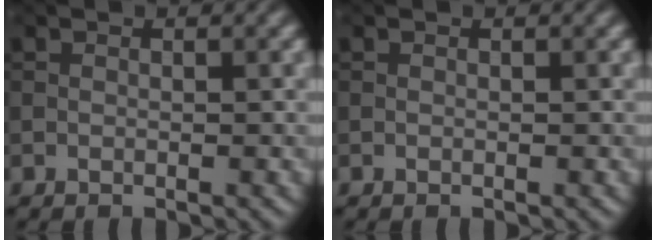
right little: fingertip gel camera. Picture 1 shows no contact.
{"total": 0.0}